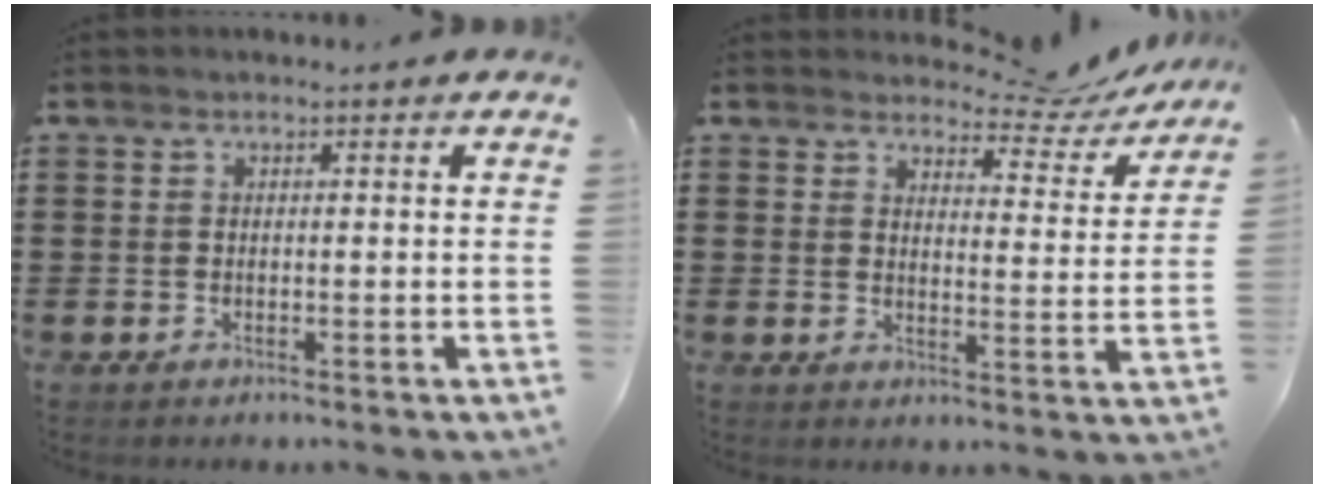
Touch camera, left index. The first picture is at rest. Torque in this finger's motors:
{"motor_torque": [0.02, 0.02, 0.05, -0.02]}